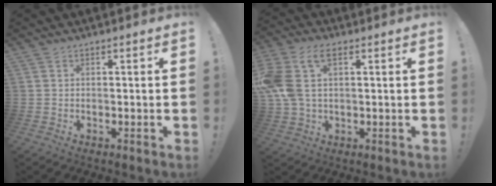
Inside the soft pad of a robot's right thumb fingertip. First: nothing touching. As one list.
[{"total": 12.2, "force": [3.5, 7.1, 9.4], "torque": [-0.216, -0.002, 0.067]}]